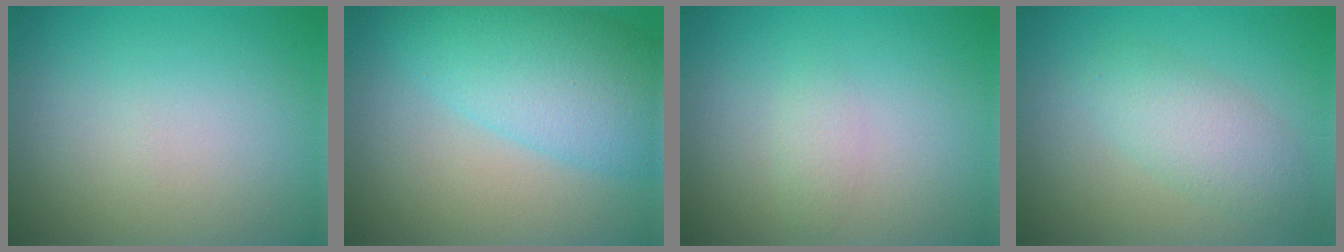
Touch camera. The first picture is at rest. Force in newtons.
{"total": 7.6, "press": 7.6, "slide": 0.3}
{"total": 1.2, "press": 1.2, "slide": 0.0}
{"total": 3.2, "press": 3.2, "slide": 0.0}